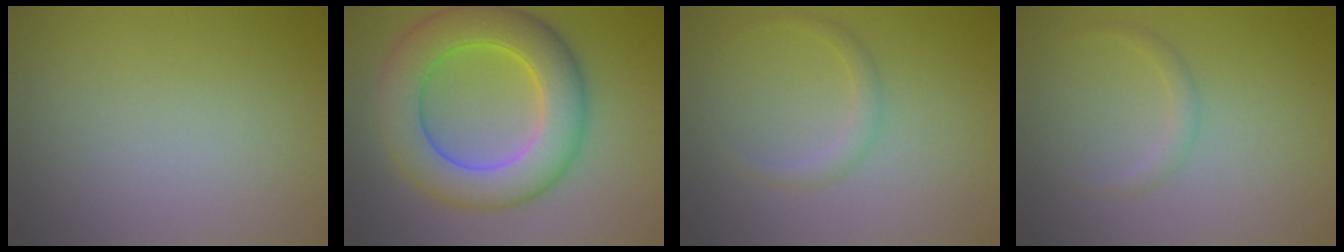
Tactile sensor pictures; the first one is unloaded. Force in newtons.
{"total": 9.1, "press": 9.1, "slide": 0.3}
{"total": 1.4, "press": 1.4, "slide": 0.1}
{"total": 1.1, "press": 1.1, "slide": 0.1}